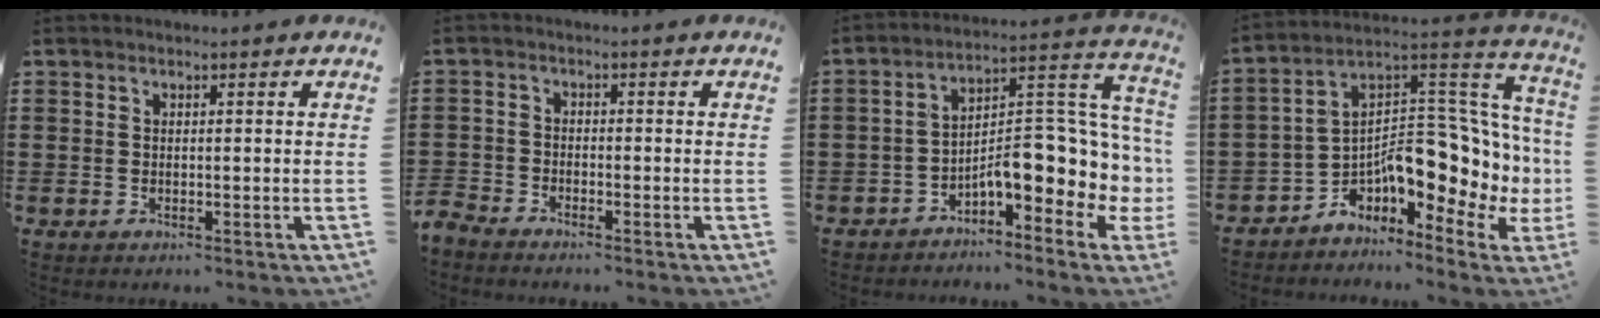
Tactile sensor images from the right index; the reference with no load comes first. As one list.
[{"total": 2.7, "force": [-2.6, 0.3, -0.1], "torque": [-0.020, -0.006, -0.062]}, {"total": 9.7, "force": [-2.0, 3.9, 8.7], "torque": [-0.106, -0.047, -0.049]}, {"total": 9.4, "force": [-1.3, 5.4, 7.7], "torque": [-0.104, -0.053, -0.037]}]